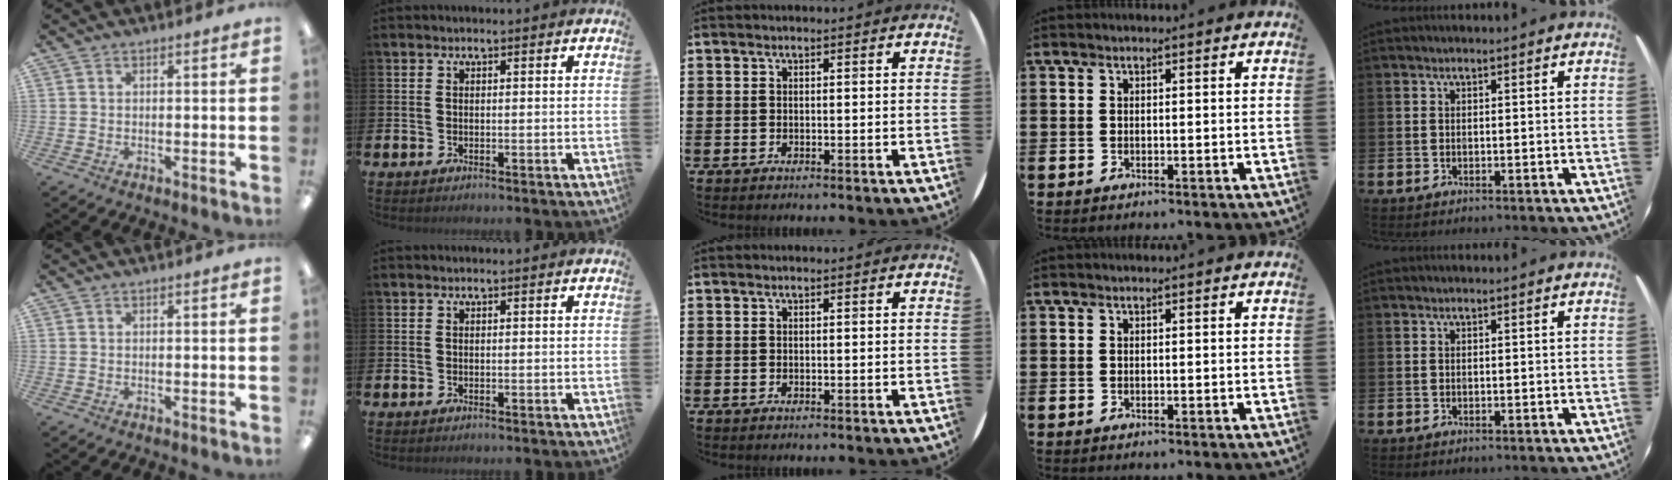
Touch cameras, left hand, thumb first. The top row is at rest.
{}